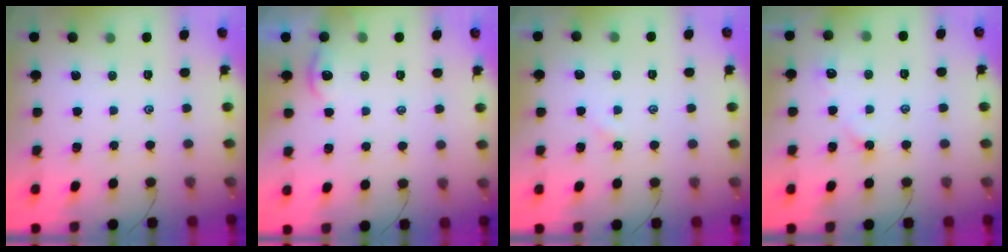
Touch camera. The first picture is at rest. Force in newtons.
{"total": 1.5, "press": 1.5, "slide": 0.2}
{"total": 2.5, "press": 2.5, "slide": 0.4}
{"total": 2.9, "press": 2.9, "slide": 0.5}